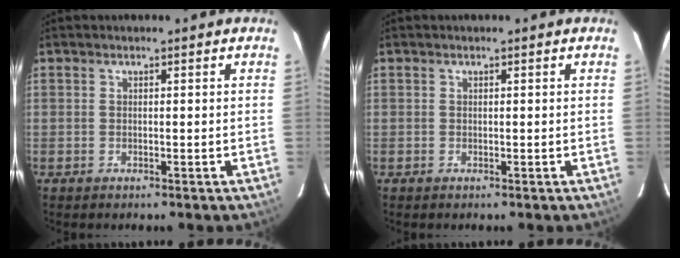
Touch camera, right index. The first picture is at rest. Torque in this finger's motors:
{"motor_torque": [0.04, 0.05, 0.02, 0.00]}